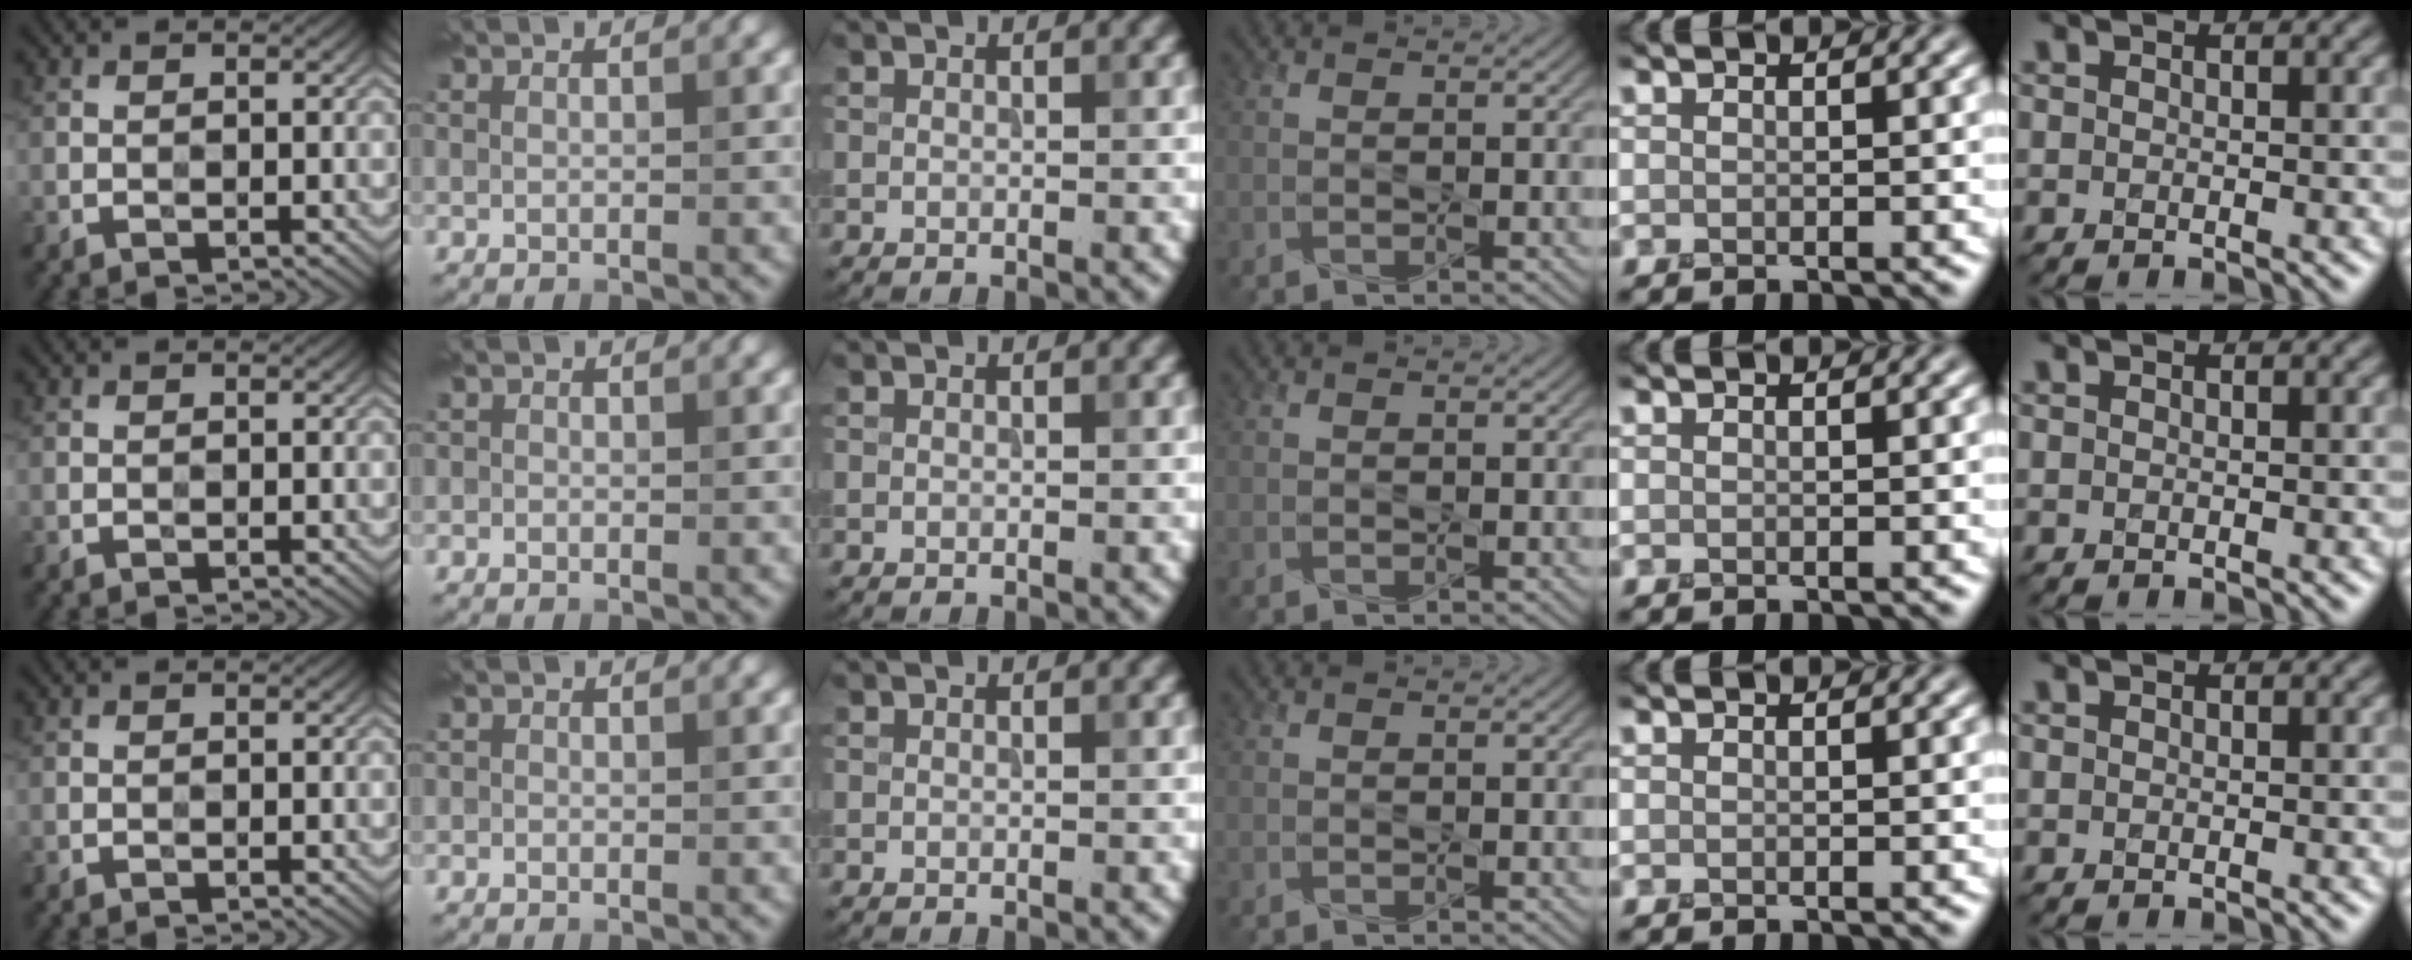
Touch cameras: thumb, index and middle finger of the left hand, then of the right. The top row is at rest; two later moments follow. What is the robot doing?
{"motion": "press", "object": "sticky note"}